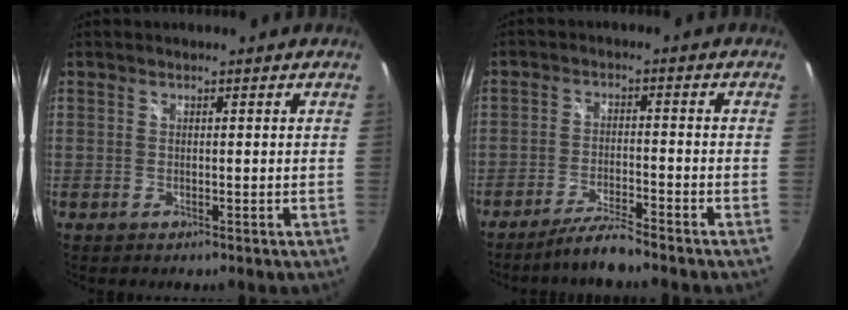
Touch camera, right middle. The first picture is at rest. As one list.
[{"total": 5.3, "force": [-4.9, -0.5, 2.2], "torque": [-0.062, -0.005, -0.090]}]